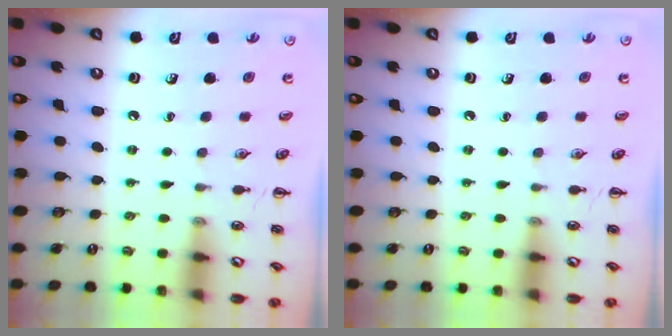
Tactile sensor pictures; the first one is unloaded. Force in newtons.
{"total": 0.0}